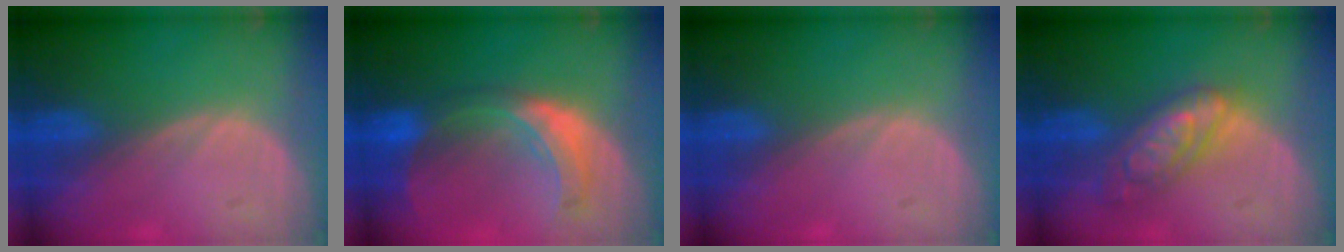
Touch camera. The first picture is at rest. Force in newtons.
{"total": 8.3, "press": 7.4, "slide": 3.8}
{"total": 0.0}
{"total": 7.2, "press": 7.2, "slide": 0.6}